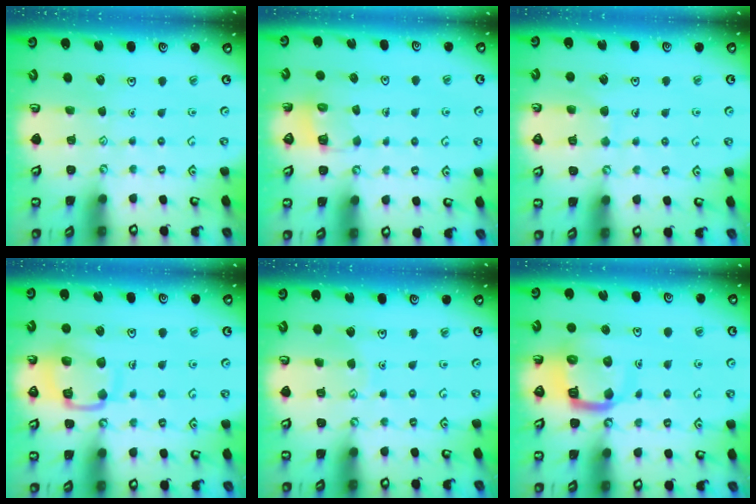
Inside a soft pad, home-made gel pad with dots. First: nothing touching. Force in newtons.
{"total": 3.6, "press": 3.6, "slide": 0.2}
{"total": 6.5, "press": 6.5, "slide": 0.5}
{"total": 13.0, "press": 13.0, "slide": 1.4}
{"total": 3.4, "press": 3.4, "slide": 0.3}
{"total": 10.7, "press": 10.6, "slide": 1.4}